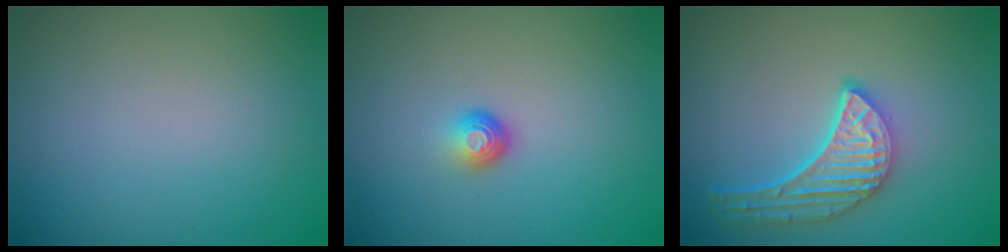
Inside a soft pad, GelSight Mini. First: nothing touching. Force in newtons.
{"total": 1.6, "press": 1.0, "slide": 1.2}
{"total": 5.1, "press": 4.0, "slide": 3.2}